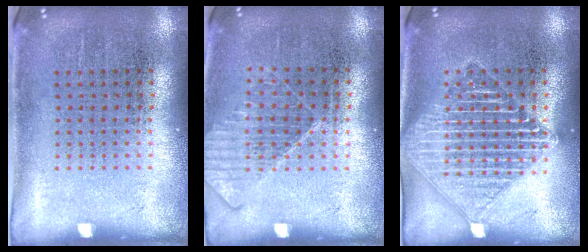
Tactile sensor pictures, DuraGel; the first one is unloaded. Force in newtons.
{"total": 1.3, "press": 1.3, "slide": 0.3}
{"total": 3.1, "press": 3.1, "slide": 0.5}